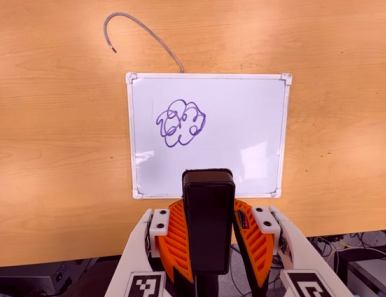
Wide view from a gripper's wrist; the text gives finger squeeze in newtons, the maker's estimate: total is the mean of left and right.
{"total": 8.4, "left": 7.5, "right": 9.2}